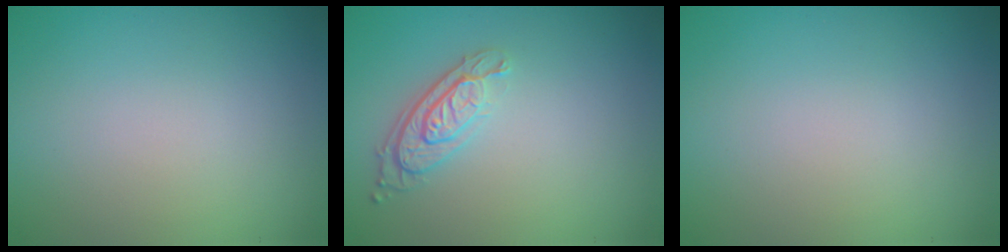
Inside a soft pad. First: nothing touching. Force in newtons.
{"total": 3.0, "press": 2.3, "slide": 1.9}
{"total": 0.0}